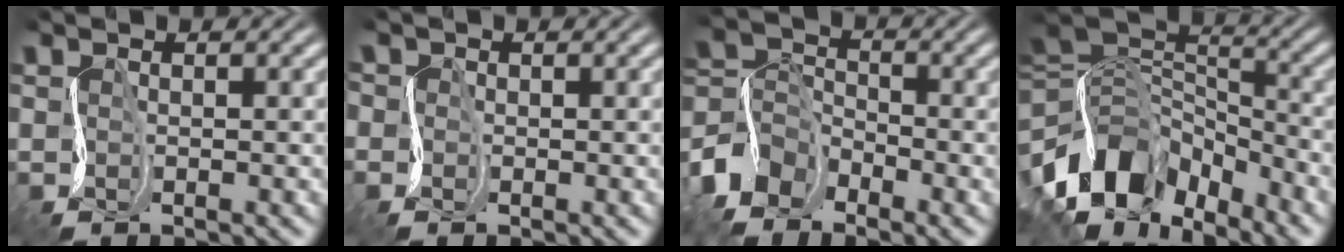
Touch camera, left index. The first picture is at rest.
{"total": 1.4, "force": [0.0, 1.4, 0.2], "torque": [0.007, 0.005, -0.017]}
{"total": 5.4, "force": [-3.7, 3.2, 2.4], "torque": [-0.052, 0.006, -0.092]}
{"total": 11.1, "force": [-5.6, 6.8, 6.8], "torque": [-0.125, 0.012, -0.120]}